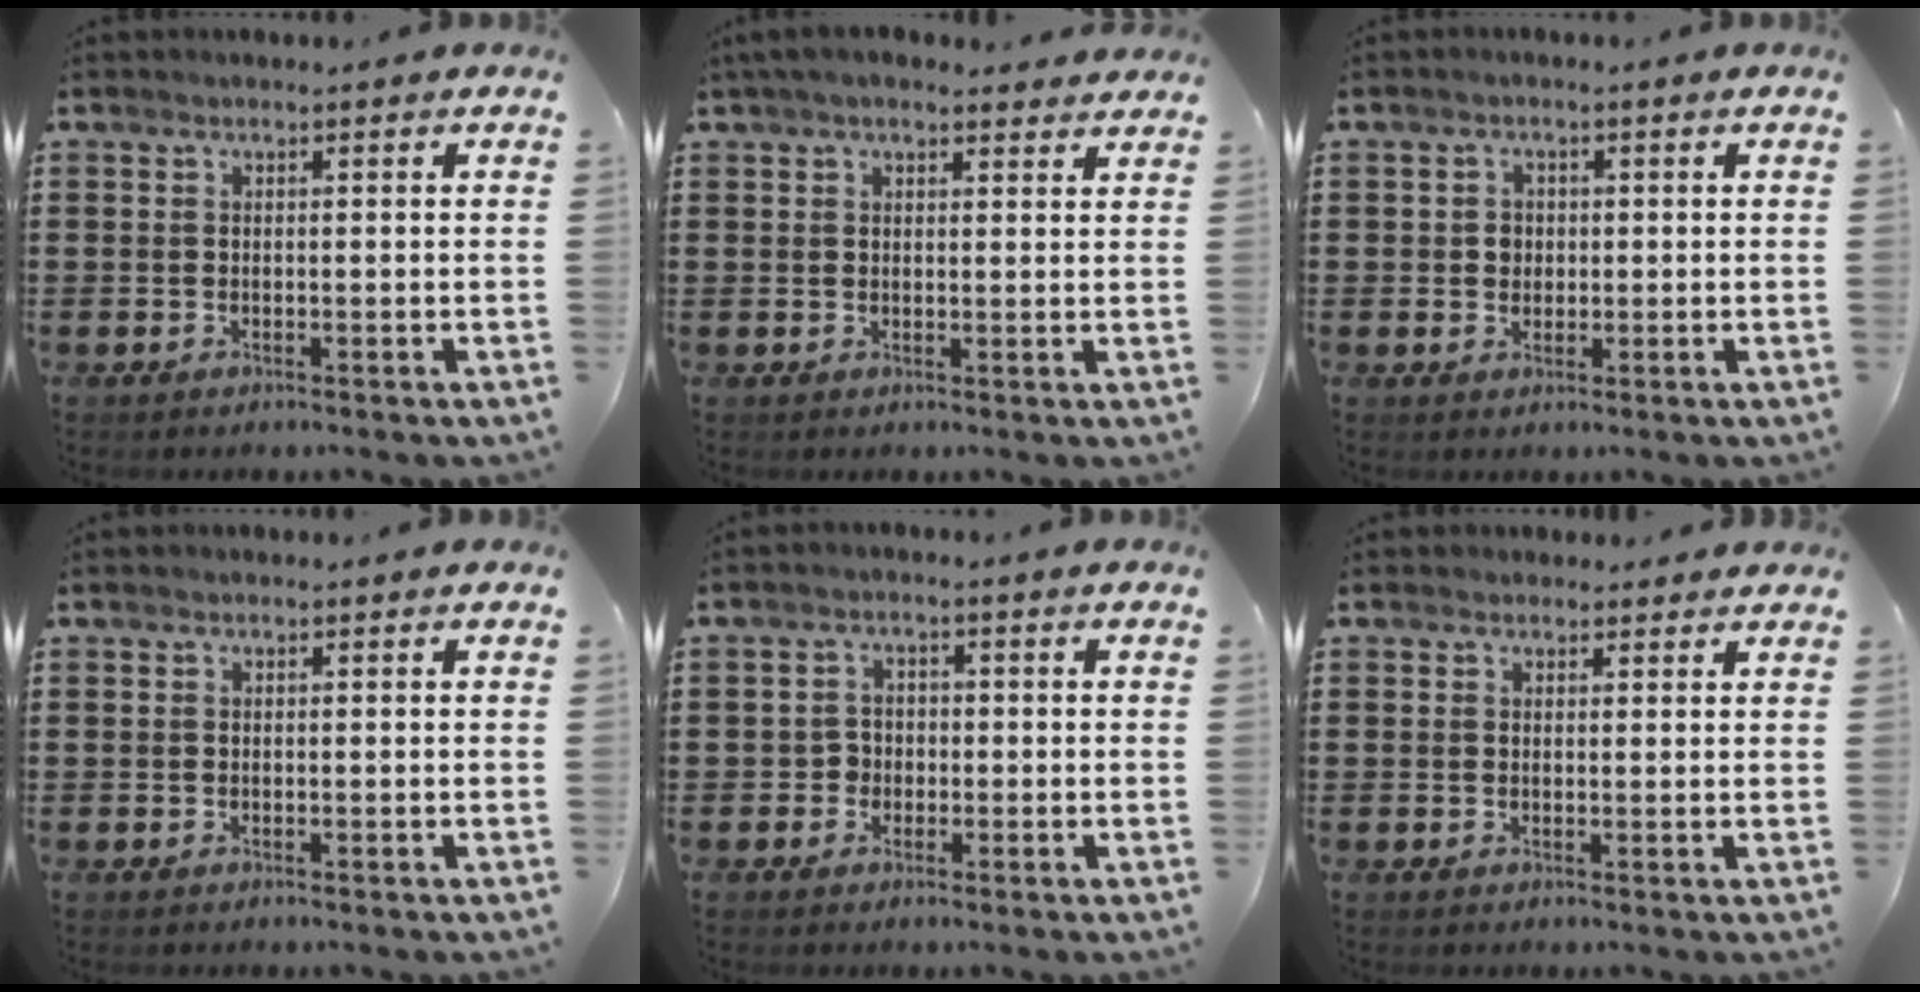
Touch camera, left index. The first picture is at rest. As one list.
[{"total": 3.3, "force": [2.8, 0.8, 1.5], "torque": [-0.037, 0.002, 0.052]}, {"total": 1.9, "force": [0.2, 1.7, 0.8], "torque": [-0.022, 0.009, 0.002]}, {"total": 0.0}, {"total": 2.3, "force": [-0.7, 2.1, 0.7], "torque": [-0.020, 0.005, -0.017]}, {"total": 1.5, "force": [1.3, 0.7, 0.1], "torque": [-0.005, 0.005, 0.026]}]